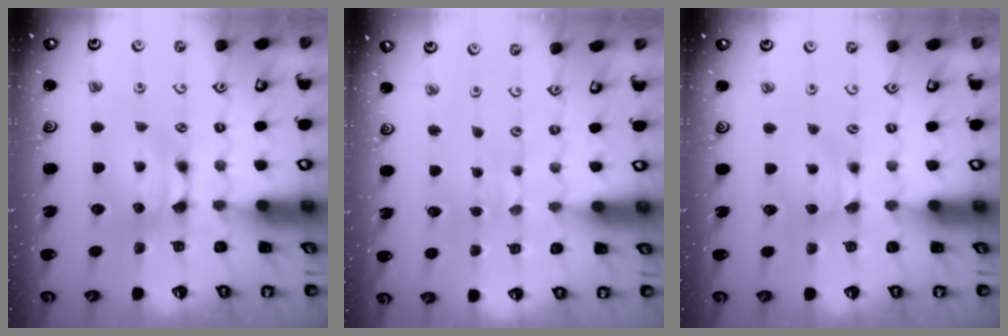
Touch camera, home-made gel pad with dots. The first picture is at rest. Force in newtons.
{"total": 3.3, "press": 3.3, "slide": 0.3}
{"total": 1.2, "press": 1.1, "slide": 0.4}